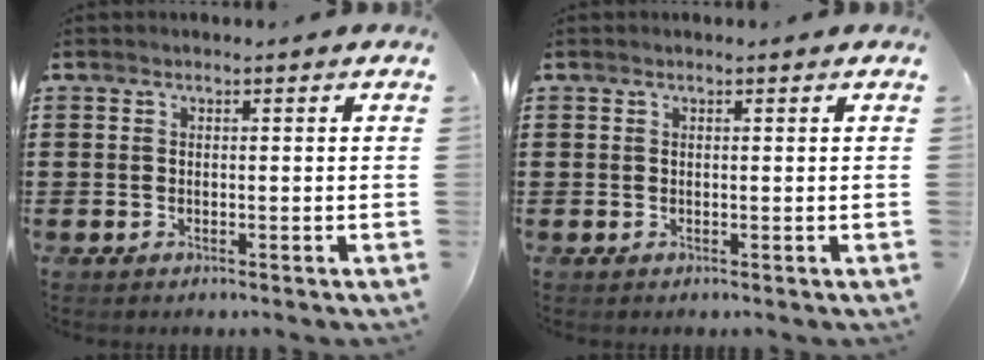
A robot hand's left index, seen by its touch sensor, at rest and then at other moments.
{"total": 0.0}